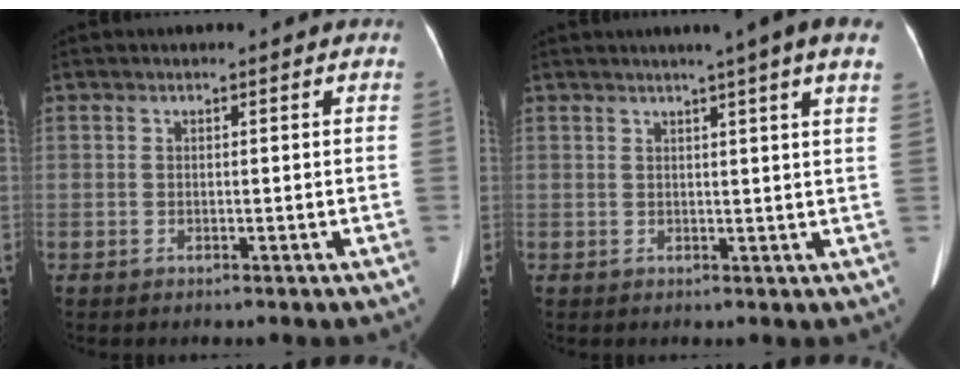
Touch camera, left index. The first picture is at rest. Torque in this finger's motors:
{"motor_torque": [1.04, -1.10, 0.51, -0.02]}